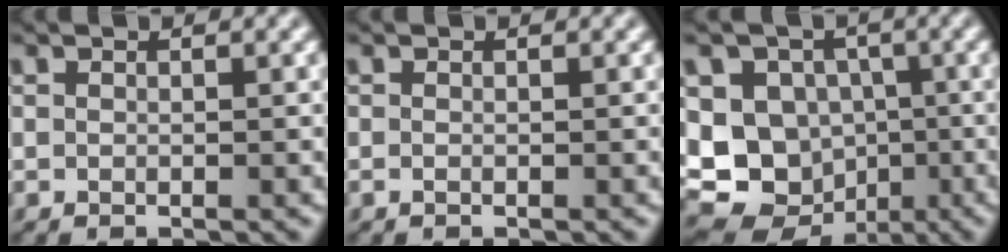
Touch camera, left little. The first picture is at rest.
{"total": 0.0}
{"total": 11.8, "force": [-2.5, 10.4, 4.9], "torque": [-0.090, -0.008, -0.065]}